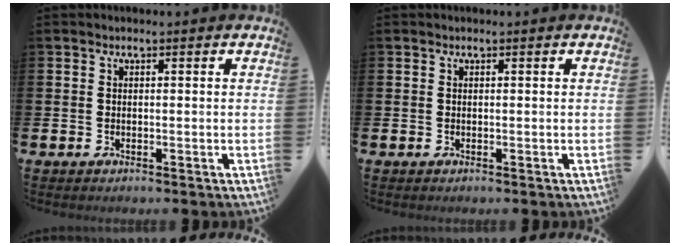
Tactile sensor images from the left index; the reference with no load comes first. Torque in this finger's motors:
{"motor_torque": [-0.03, 0.03, 0.00, 0.01]}